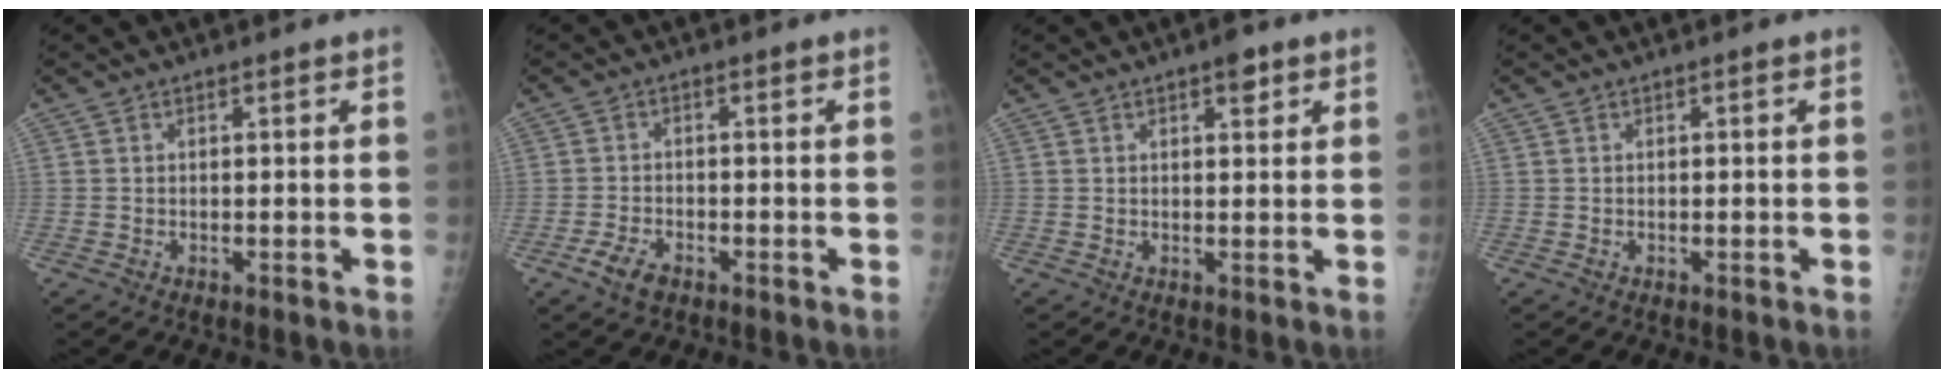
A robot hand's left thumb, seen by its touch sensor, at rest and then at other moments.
{"total": 4.0, "force": [-2.3, 2.2, 2.4], "torque": [-0.049, 0.004, -0.041]}
{"total": 2.9, "force": [1.7, 1.2, 2.0], "torque": [-0.018, -0.006, 0.021]}
{"total": 0.0}